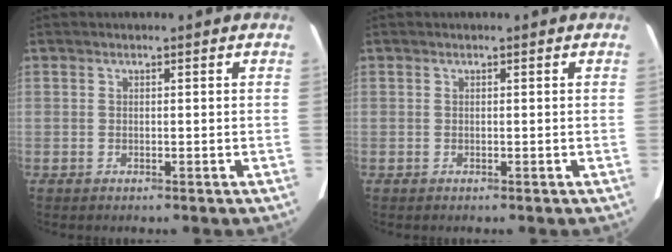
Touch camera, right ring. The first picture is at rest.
{"total": 0.0}